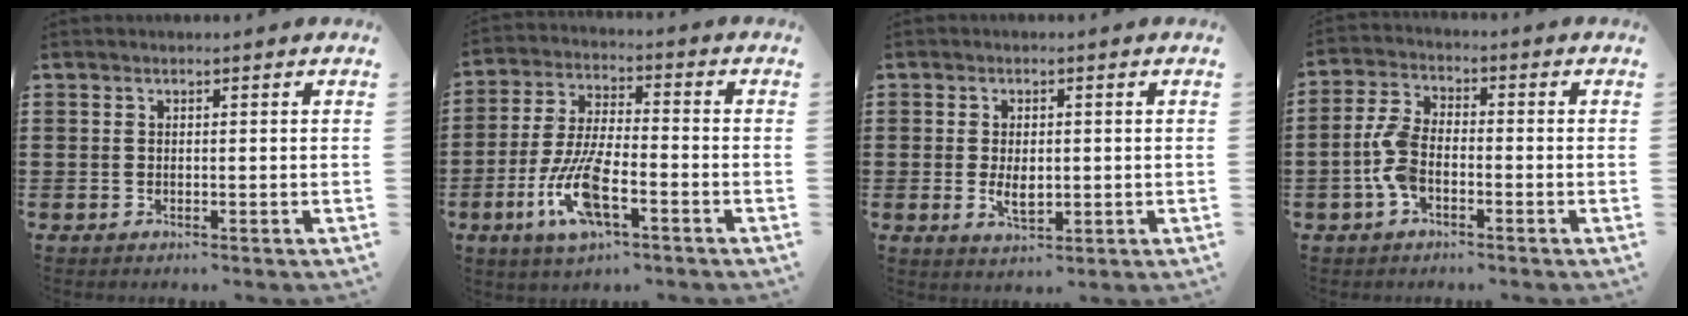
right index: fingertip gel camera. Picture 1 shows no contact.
{"total": 10.7, "force": [-4.5, 3.3, 9.1], "torque": [-0.213, -0.013, -0.086]}
{"total": 3.4, "force": [-0.2, 1.8, 2.9], "torque": [-0.047, 0.001, -0.005]}
{"total": 6.0, "force": [-1.8, 3.2, 4.7], "torque": [-0.125, -0.003, -0.044]}